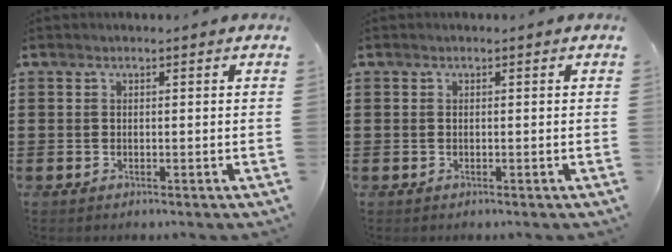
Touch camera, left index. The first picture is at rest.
{"total": 0.0}